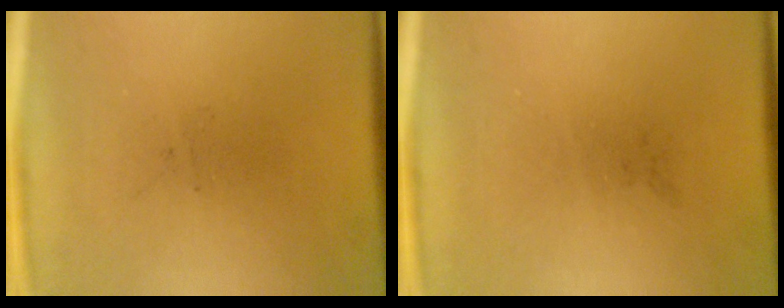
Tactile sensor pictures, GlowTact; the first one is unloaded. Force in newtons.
{"total": 0.0}